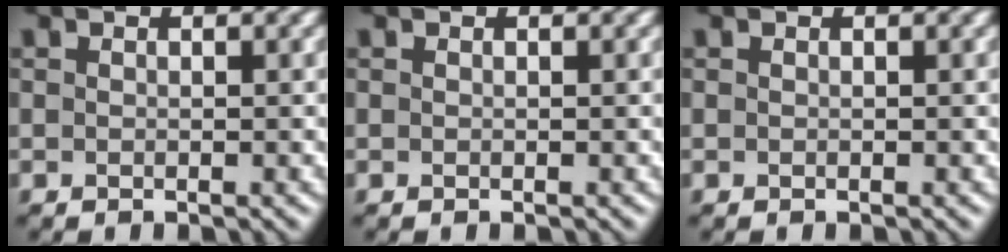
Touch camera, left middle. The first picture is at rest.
{"total": 0.0}
{"total": 0.0}